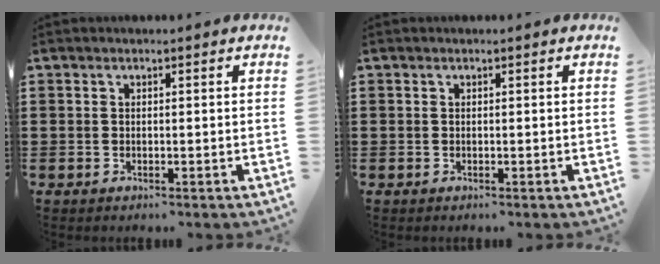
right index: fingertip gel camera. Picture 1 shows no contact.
{"total": 0.0}